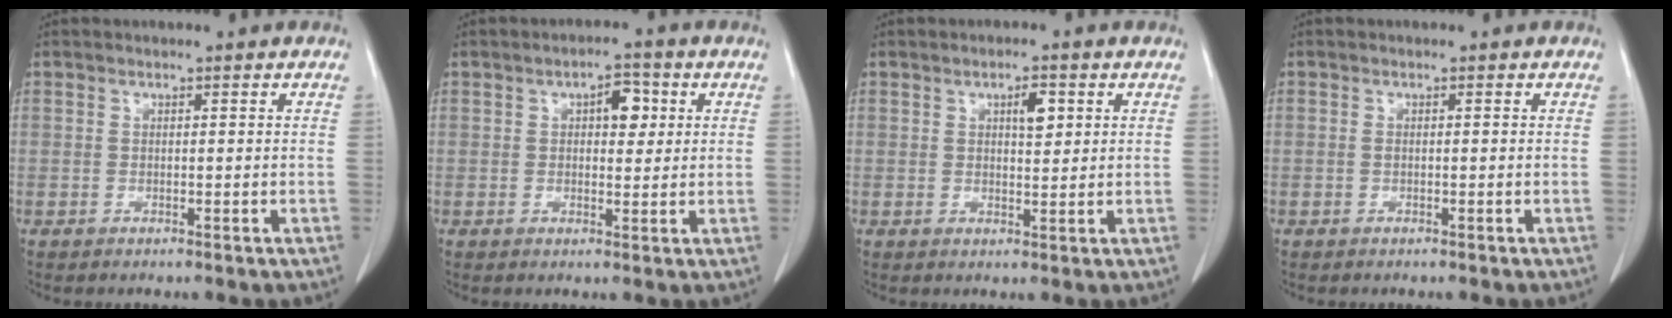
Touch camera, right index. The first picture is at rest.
{"total": 4.3, "force": [1.3, 2.1, 3.5], "torque": [-0.050, 0.010, 0.017]}
{"total": 3.2, "force": [1.2, 1.1, 2.7], "torque": [-0.044, 0.000, 0.020]}
{"total": 0.0}